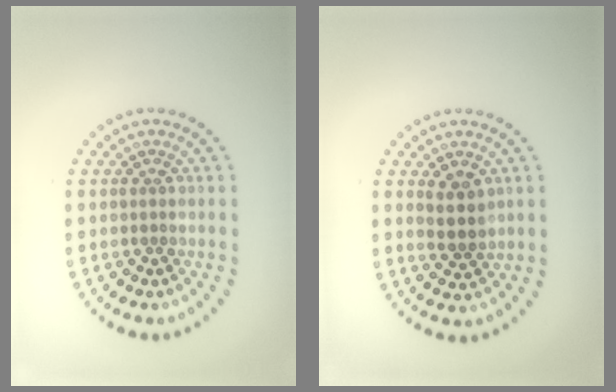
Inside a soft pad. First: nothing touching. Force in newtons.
{"total": 2.5, "press": 2.2, "slide": 1.0}